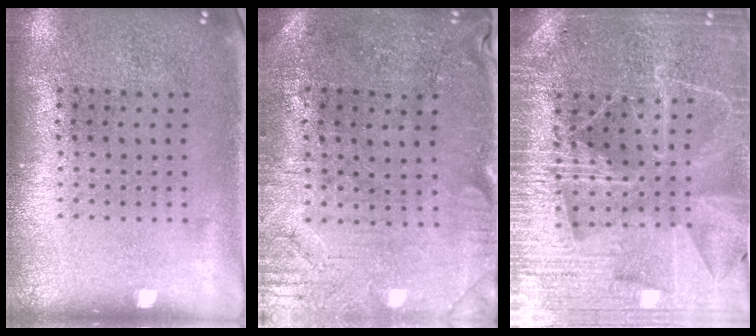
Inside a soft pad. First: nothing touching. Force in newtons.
{"total": 0.6, "press": 0.5, "slide": 0.3}
{"total": 4.5, "press": 4.2, "slide": 1.7}